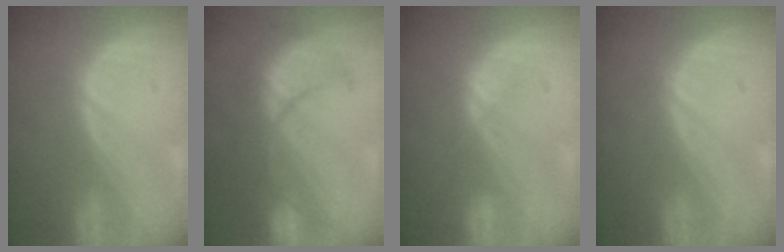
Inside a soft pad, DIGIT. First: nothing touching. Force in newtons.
{"total": 9.7, "press": 8.9, "slide": 3.7}
{"total": 2.6, "press": 2.5, "slide": 0.8}
{"total": 0.0}